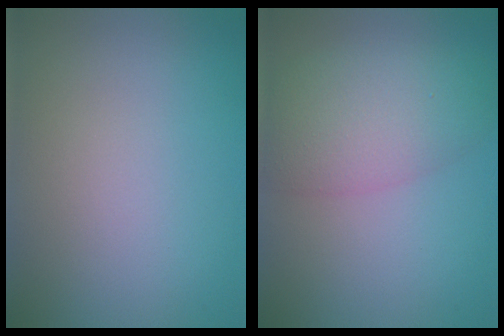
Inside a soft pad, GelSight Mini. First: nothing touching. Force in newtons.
{"total": 5.8, "press": 5.8, "slide": 0.2}